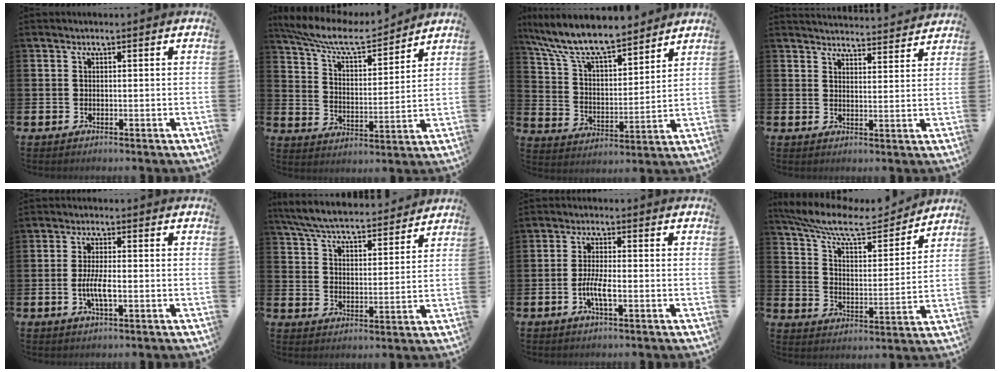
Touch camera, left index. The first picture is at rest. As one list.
[{"total": 8.9, "force": [8.0, 1.7, 3.3], "torque": [-0.094, -0.051, 0.140]}, {"total": 10.0, "force": [9.1, 2.3, 3.6], "torque": [-0.114, -0.054, 0.162]}, {"total": 4.1, "force": [4.1, 0.2, 0.1], "torque": [-0.004, -0.035, 0.071]}, {"total": 3.6, "force": [-0.8, 1.1, 3.4], "torque": [-0.066, 0.000, -0.018]}, {"total": 6.9, "force": [6.6, 0.9, 1.7], "torque": [-0.066, -0.042, 0.118]}, {"total": 3.4, "force": [-1.0, 0.9, 3.1], "torque": [-0.069, 0.003, -0.020]}, {"total": 10.5, "force": [9.2, 2.5, 4.3], "torque": [-0.109, -0.058, 0.157]}]